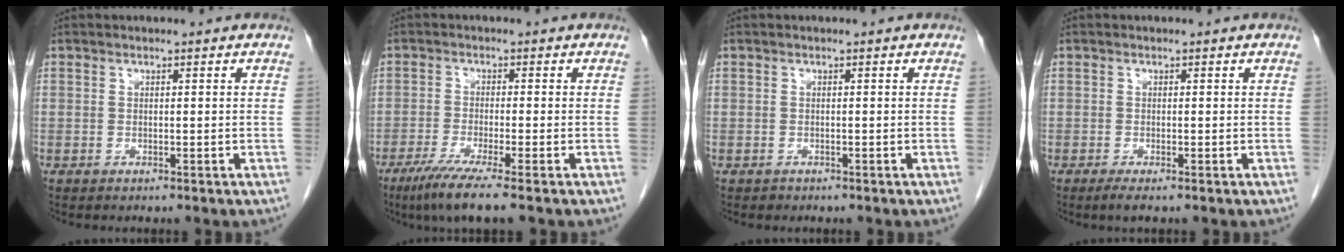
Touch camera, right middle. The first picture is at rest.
{"total": 6.8, "force": [-4.7, -0.6, 4.8], "torque": [-0.087, -0.021, -0.084]}
{"total": 0.0}
{"total": 1.4, "force": [-0.8, 0.0, 1.1], "torque": [-0.020, -0.006, -0.017]}